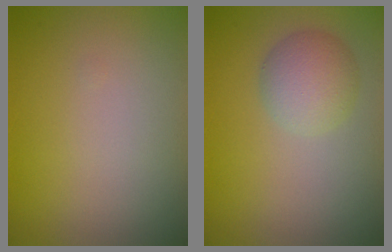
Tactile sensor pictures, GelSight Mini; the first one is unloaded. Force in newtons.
{"total": 3.4, "press": 3.4, "slide": 0.0}